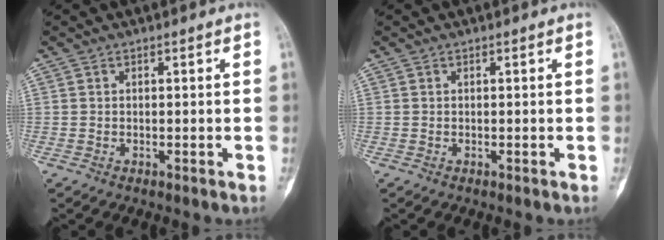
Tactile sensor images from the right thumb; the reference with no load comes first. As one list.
[{"total": 0.0}]